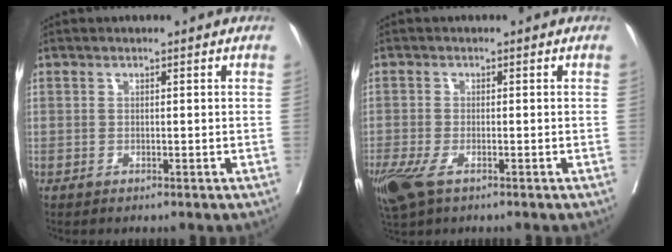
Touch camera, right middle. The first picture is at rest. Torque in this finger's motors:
{"motor_torque": [0.70, -0.57, 0.24, 0.03]}